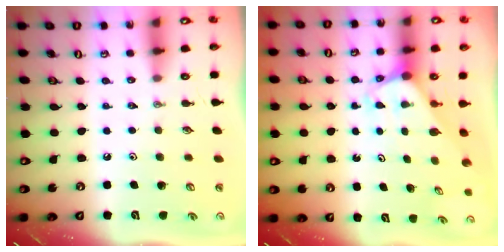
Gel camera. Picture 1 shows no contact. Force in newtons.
{"total": 1.9, "press": 1.9, "slide": 0.1}